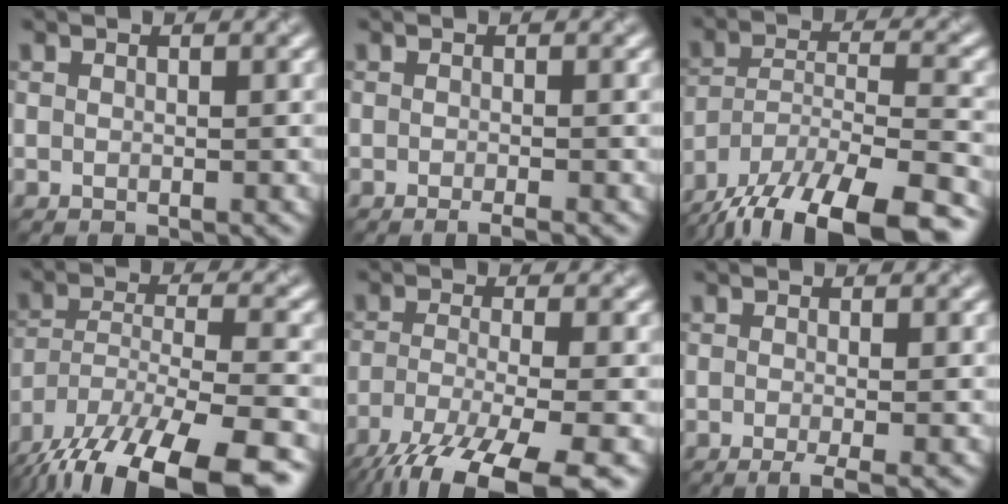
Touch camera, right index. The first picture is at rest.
{"total": 1.4, "force": [-0.8, 0.2, 1.1], "torque": [-0.010, -0.003, -0.016]}
{"total": 17.4, "force": [-14.6, 5.0, 8.2], "torque": [-0.151, -0.020, -0.213]}
{"total": 16.5, "force": [-12.7, 5.9, 8.7], "torque": [-0.162, -0.034, -0.182]}
{"total": 12.0, "force": [-8.2, 3.1, 8.3], "torque": [-0.159, -0.029, -0.135]}
{"total": 2.3, "force": [-1.1, 0.5, 2.0], "torque": [-0.032, -0.007, -0.024]}